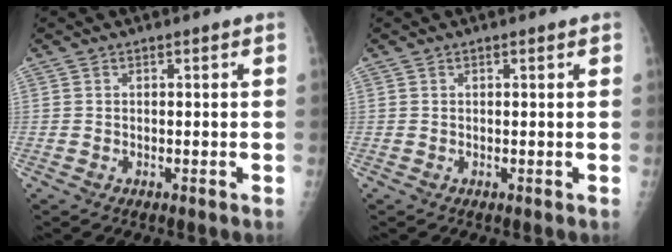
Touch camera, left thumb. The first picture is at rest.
{"total": 0.6, "force": [0.3, 0.2, 0.5], "torque": [-0.008, 0.001, 0.003]}